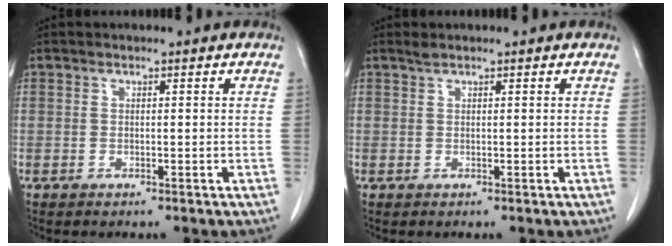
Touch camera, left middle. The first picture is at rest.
{"total": 0.6, "force": [0.5, 0.0, 0.3], "torque": [-0.013, 0.007, 0.015]}